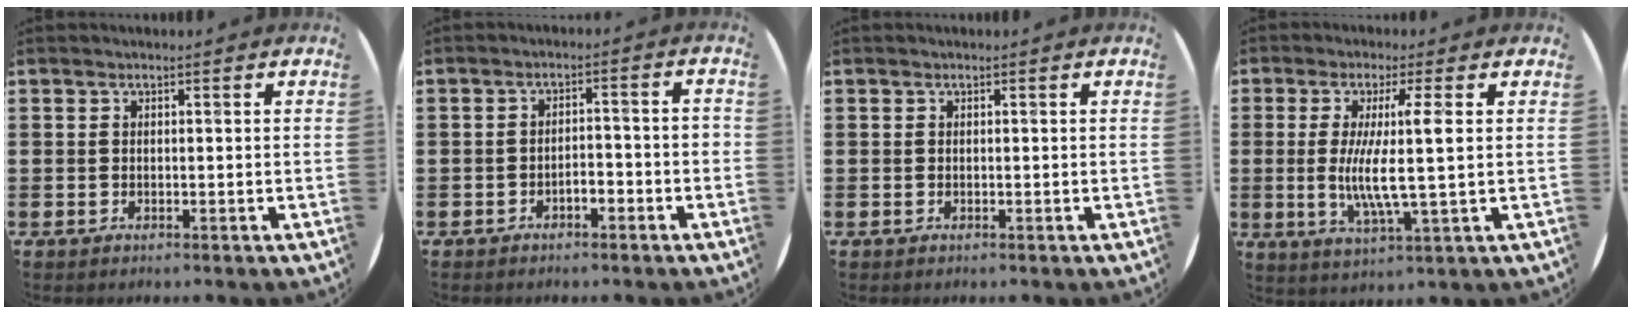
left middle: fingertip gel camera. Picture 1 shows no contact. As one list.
[{"total": 2.1, "force": [-1.6, 0.9, 1.1], "torque": [-0.023, 0.004, -0.033]}, {"total": 0.0}, {"total": 7.8, "force": [0.5, 0.3, 7.8], "torque": [-0.144, -0.003, 0.003]}]